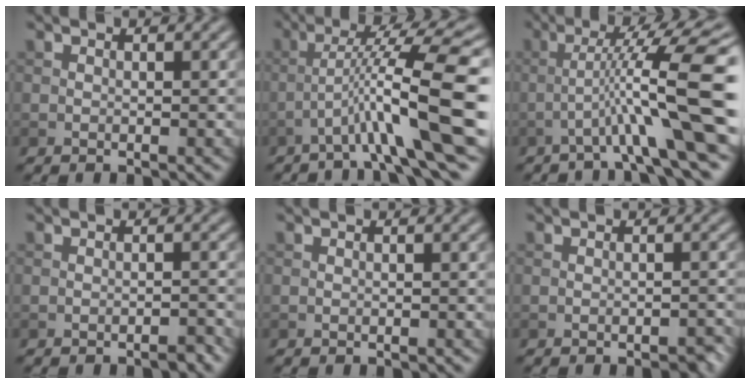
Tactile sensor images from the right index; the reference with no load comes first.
{"total": 10.0, "force": [-3.3, 1.0, 9.4], "torque": [-0.139, 0.032, -0.051]}
{"total": 10.3, "force": [-2.2, 0.9, 10.0], "torque": [-0.144, 0.030, -0.036]}
{"total": 1.2, "force": [-1.1, 0.1, 0.5], "torque": [-0.005, 0.004, -0.018]}
{"total": 0.0}
{"total": 1.6, "force": [-1.3, 0.3, 0.8], "torque": [-0.004, 0.004, -0.015]}